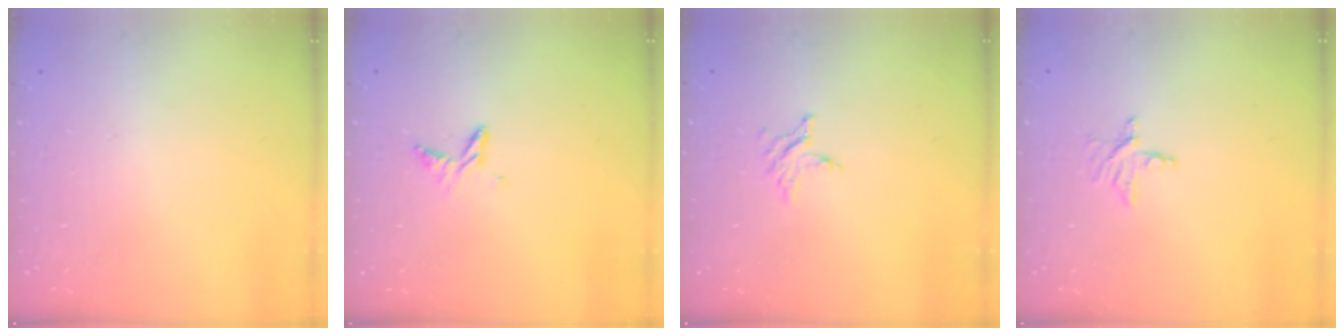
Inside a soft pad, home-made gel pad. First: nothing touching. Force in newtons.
{"total": 7.0, "press": 6.9, "slide": 0.7}
{"total": 2.8, "press": 2.7, "slide": 0.4}
{"total": 3.5, "press": 3.4, "slide": 0.3}